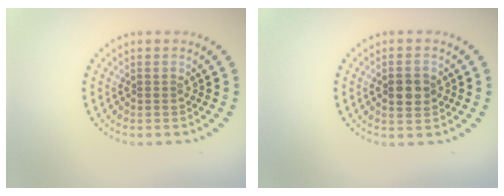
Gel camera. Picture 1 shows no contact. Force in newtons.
{"total": 2.8, "press": 2.8, "slide": 0.1}